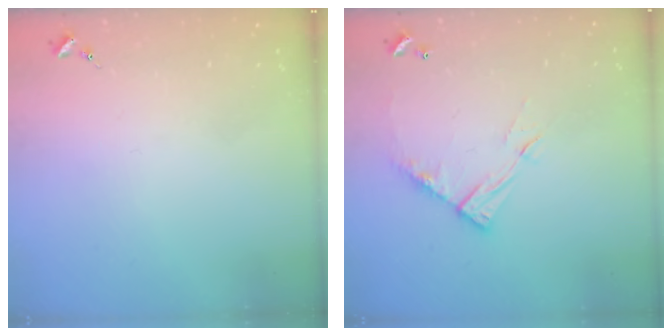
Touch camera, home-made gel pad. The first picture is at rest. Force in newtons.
{"total": 11.5, "press": 11.5, "slide": 0.8}